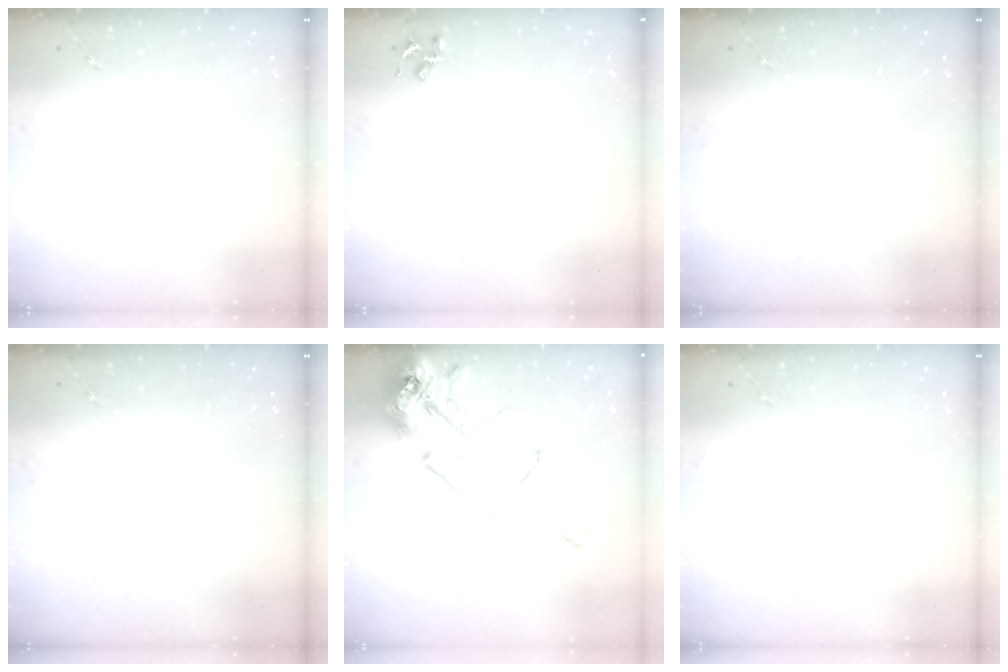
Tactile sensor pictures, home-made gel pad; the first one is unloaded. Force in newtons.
{"total": 4.1, "press": 4.1, "slide": 0.5}
{"total": 0.0}
{"total": 0.0}
{"total": 18.4, "press": 18.2, "slide": 2.5}
{"total": 0.0}